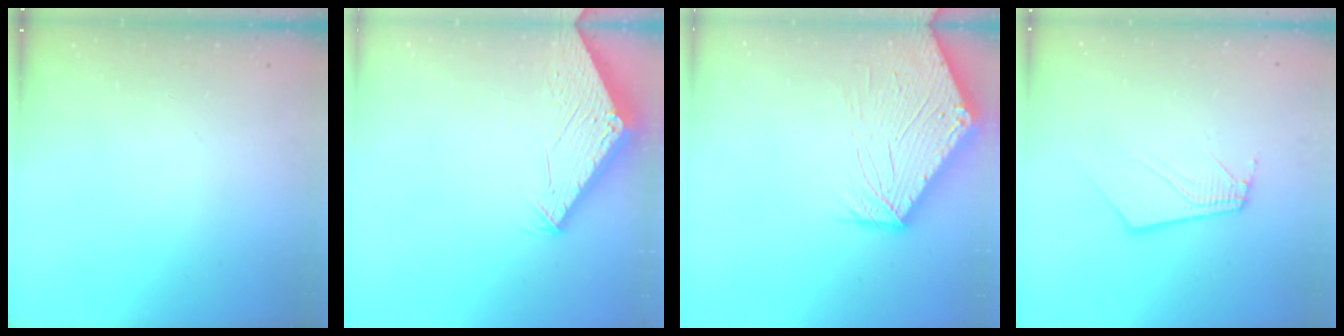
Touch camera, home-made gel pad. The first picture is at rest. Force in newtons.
{"total": 2.8, "press": 2.8, "slide": 0.1}
{"total": 12.7, "press": 12.6, "slide": 1.7}
{"total": 8.2, "press": 8.1, "slide": 1.1}